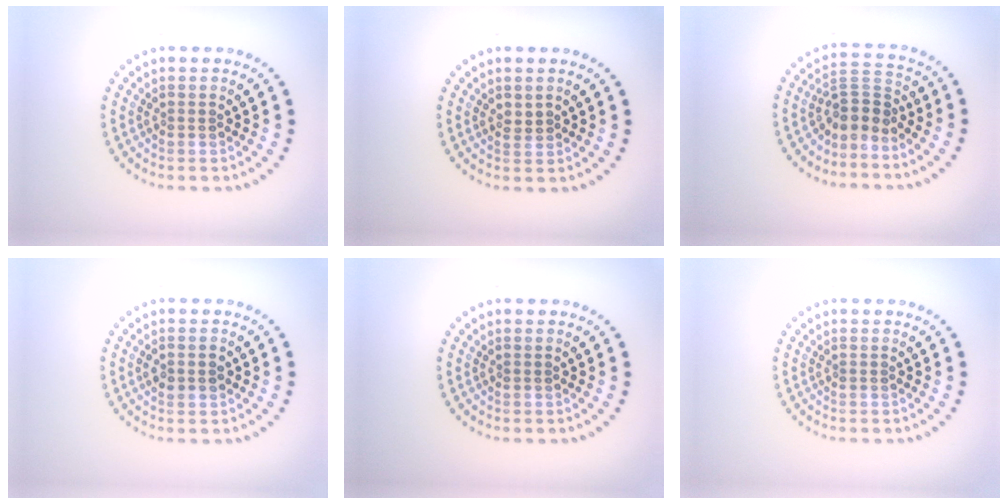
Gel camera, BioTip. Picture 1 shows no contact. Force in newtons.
{"total": 1.0, "press": 0.9, "slide": 0.3}
{"total": 2.8, "press": 2.0, "slide": 2.0}
{"total": 2.0, "press": 2.0, "slide": 0.1}
{"total": 0.0}
{"total": 0.0}